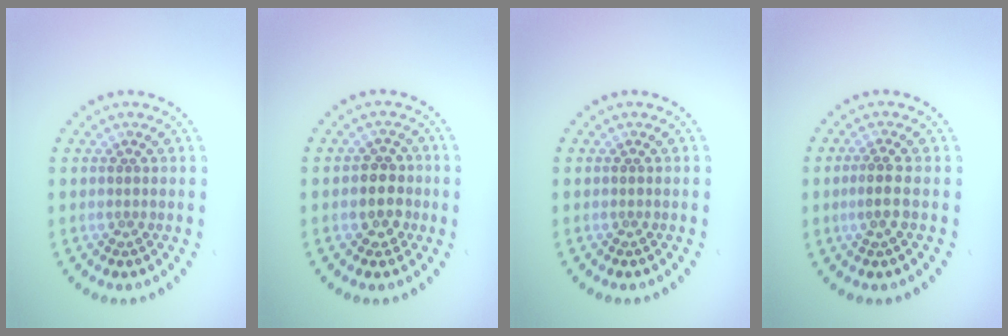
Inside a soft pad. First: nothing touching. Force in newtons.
{"total": 2.6, "press": 2.4, "slide": 1.0}
{"total": 0.0}
{"total": 1.7, "press": 1.5, "slide": 0.8}